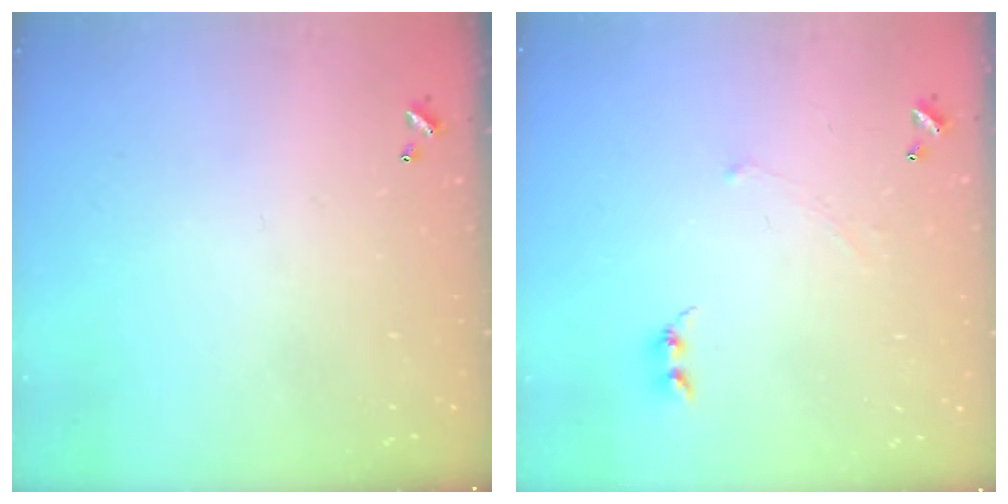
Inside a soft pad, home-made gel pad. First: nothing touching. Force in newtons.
{"total": 0.6, "press": 0.3, "slide": 0.5}